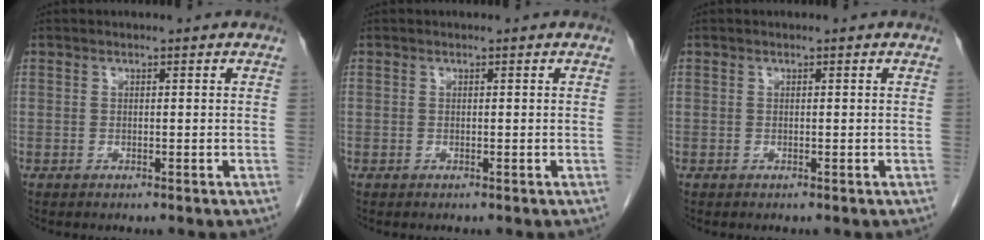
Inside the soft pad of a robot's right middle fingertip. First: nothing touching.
{"total": 0.0}
{"total": 0.0}